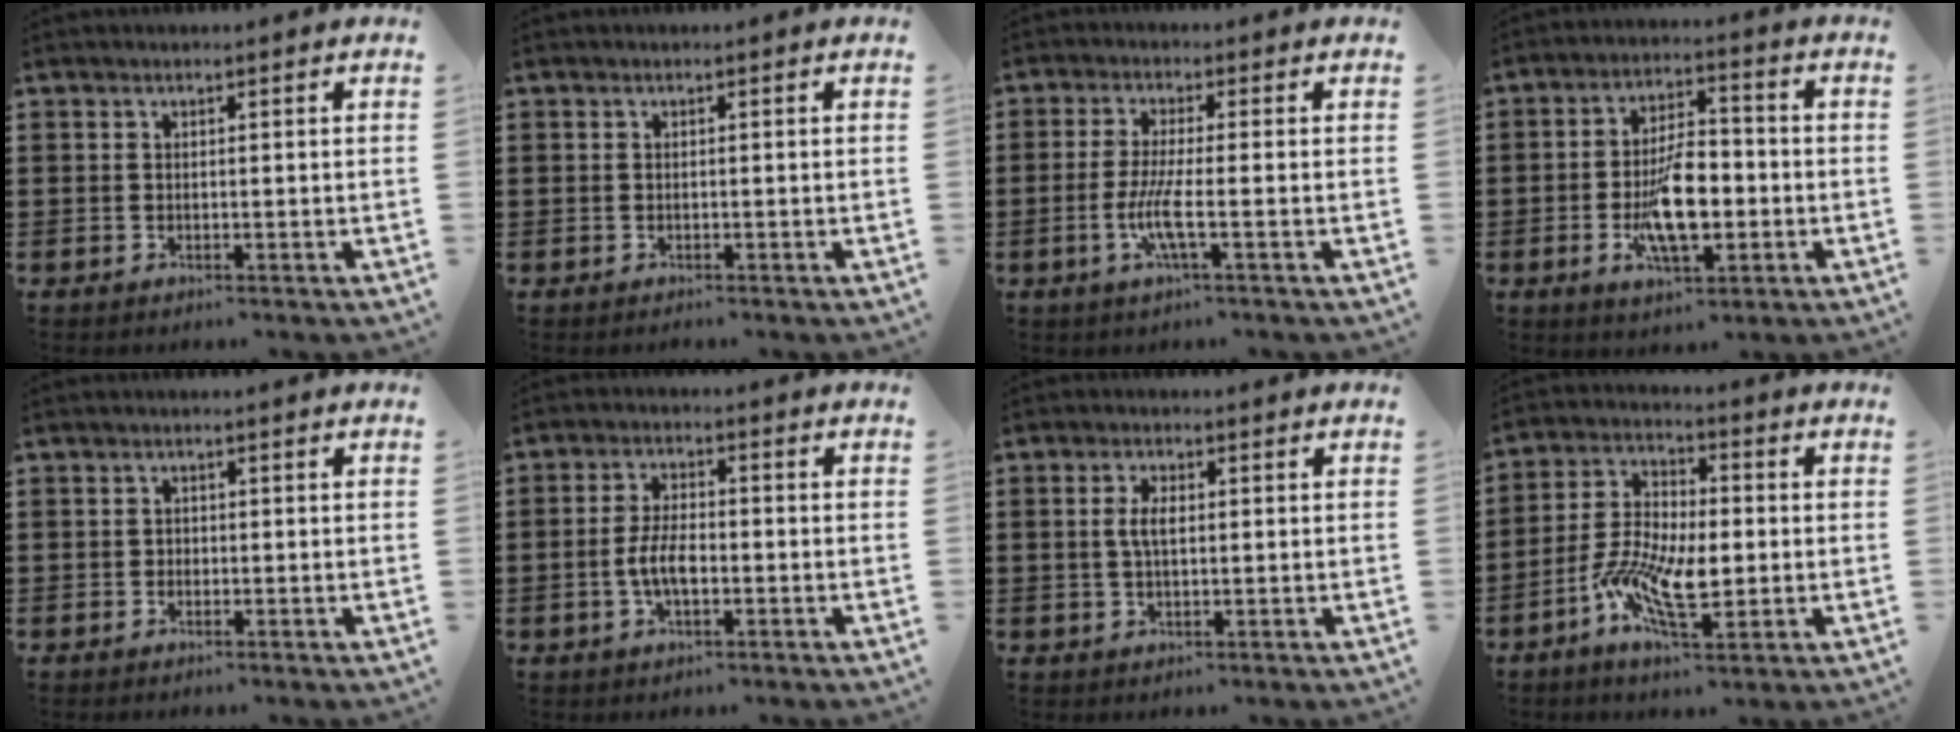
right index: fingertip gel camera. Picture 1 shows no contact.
{"total": 0.0}
{"total": 5.6, "force": [-1.6, 0.5, 5.4], "torque": [-0.120, -0.016, -0.038]}
{"total": 10.2, "force": [-2.4, 4.4, 8.9], "torque": [-0.178, -0.008, -0.046]}
{"total": 0.9, "force": [-0.3, 0.8, 0.4], "torque": [-0.010, 0.000, -0.008]}
{"total": 5.1, "force": [-1.2, 2.2, 4.5], "torque": [-0.106, -0.003, -0.029]}
{"total": 3.3, "force": [0.3, 1.3, 3.1], "torque": [-0.062, 0.006, 0.004]}
{"total": 9.4, "force": [-3.1, 4.0, 8.0], "torque": [-0.172, -0.003, -0.058]}